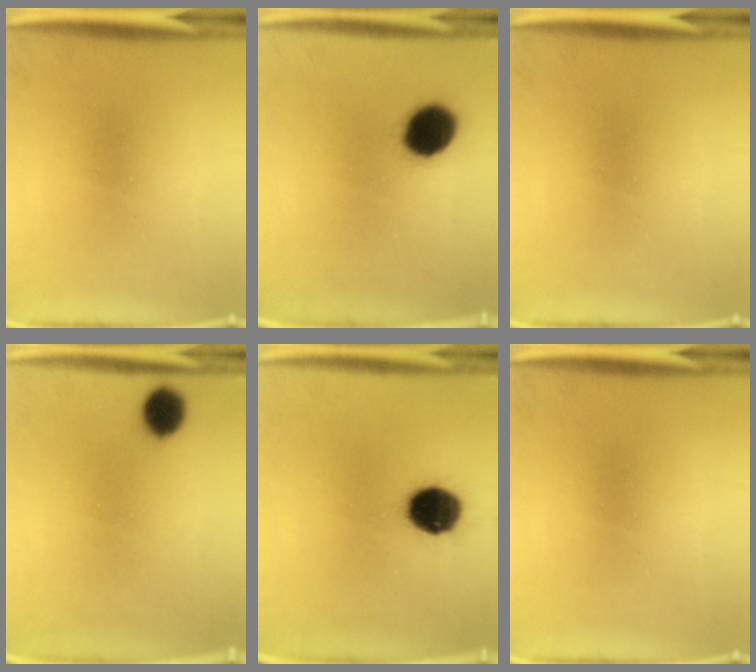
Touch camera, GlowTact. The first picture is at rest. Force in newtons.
{"total": 10.7}
{"total": 0.0}
{"total": 6.0}
{"total": 12.2}
{"total": 0.0}